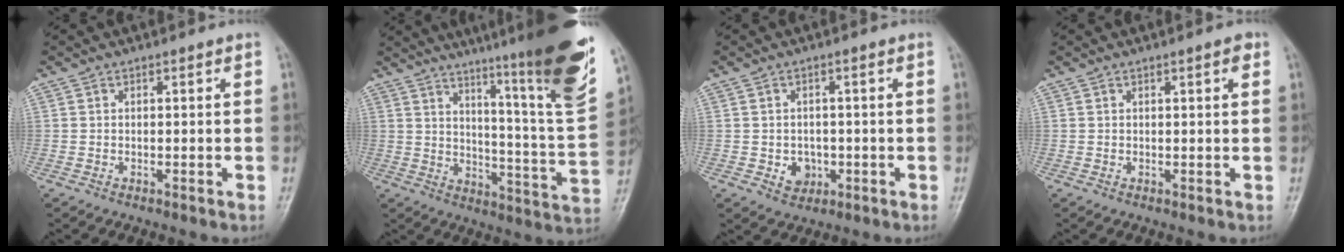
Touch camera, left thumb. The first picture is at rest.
{"total": 25.7, "force": [16.9, 1.7, 19.3], "torque": [-0.258, -0.100, 0.235]}
{"total": 3.7, "force": [-0.8, 3.1, 1.7], "torque": [-0.008, 0.003, -0.005]}
{"total": 1.4, "force": [0.7, 0.2, 1.2], "torque": [-0.016, 0.000, 0.009]}